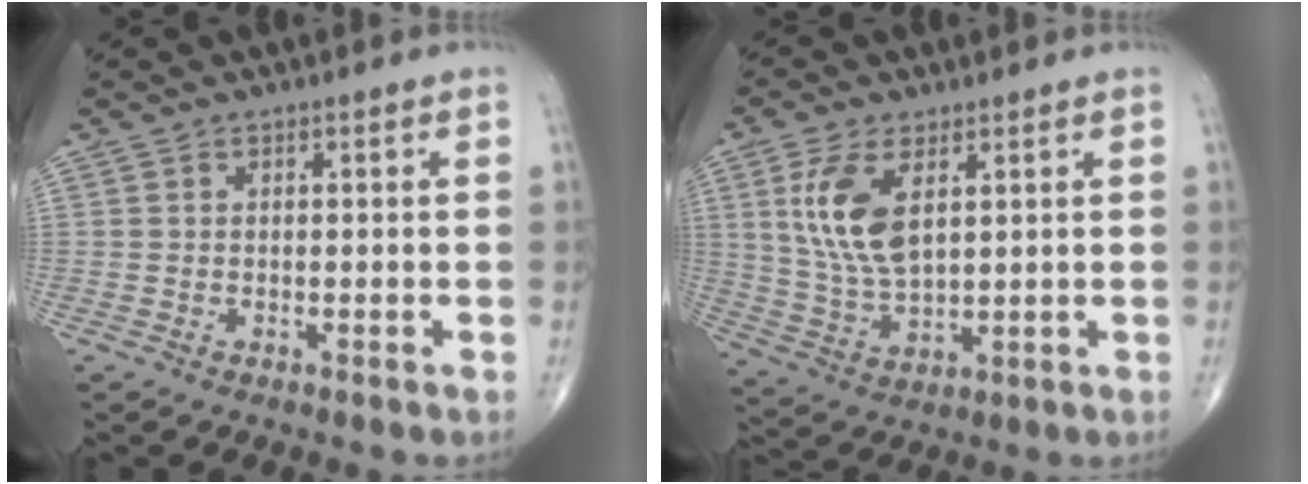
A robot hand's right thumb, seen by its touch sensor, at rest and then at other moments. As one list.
[{"total": 11.1, "force": [3.7, 5.4, 9.0], "torque": [-0.182, -0.014, 0.081]}]